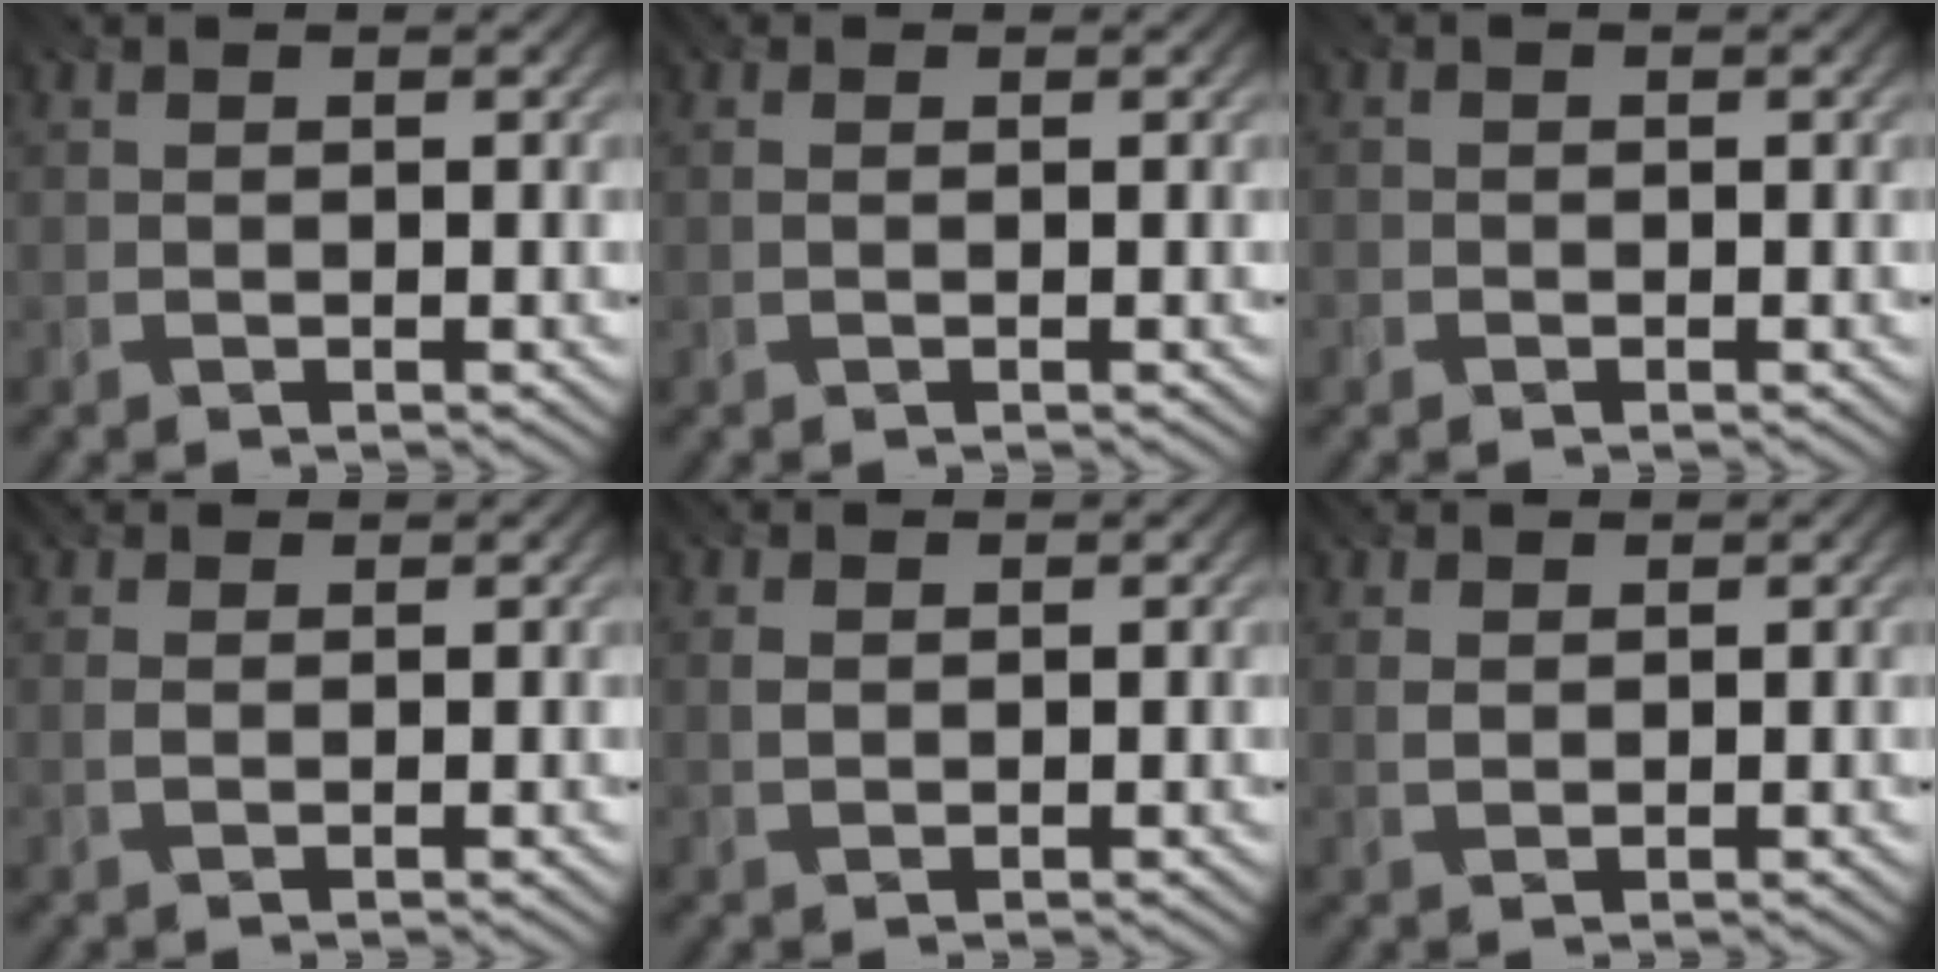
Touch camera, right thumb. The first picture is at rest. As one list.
[{"total": 1.0, "force": [0.4, 0.6, 0.7], "torque": [-0.020, 0.005, 0.000]}, {"total": 1.0, "force": [-0.9, 0.4, -0.4], "torque": [0.013, -0.004, -0.023]}, {"total": 2.3, "force": [1.5, 1.1, 1.3], "torque": [-0.030, 0.001, 0.023]}, {"total": 1.8, "force": [0.7, 1.2, 1.1], "torque": [-0.027, 0.002, 0.013]}, {"total": 2.4, "force": [1.5, 1.4, 1.3], "torque": [-0.031, -0.002, 0.033]}]